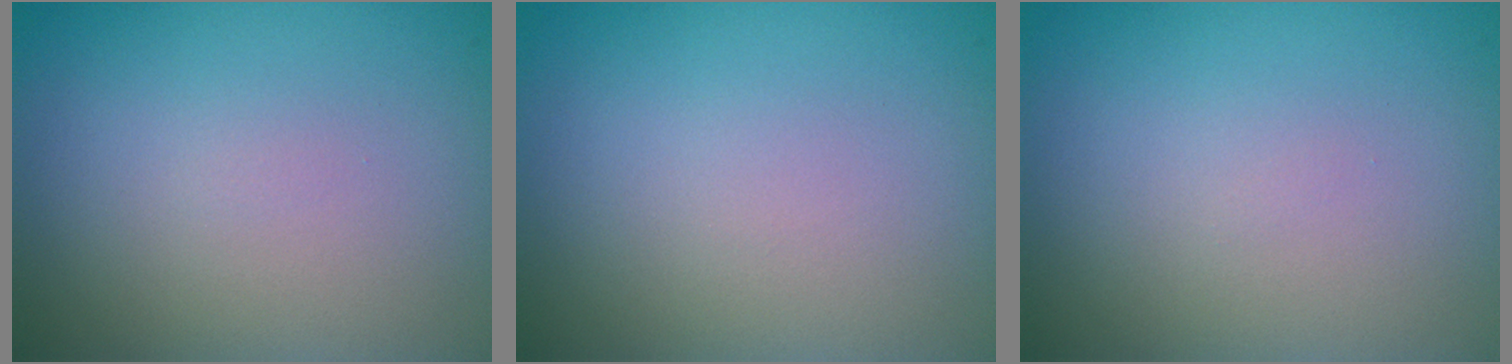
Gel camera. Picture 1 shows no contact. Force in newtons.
{"total": 0.0}
{"total": 0.0}